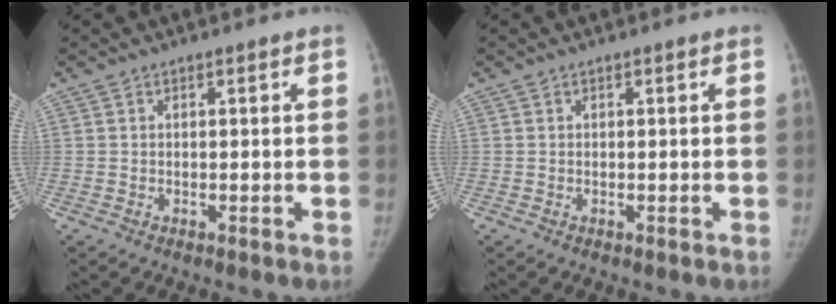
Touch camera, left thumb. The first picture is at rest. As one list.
[{"total": 0.0}]